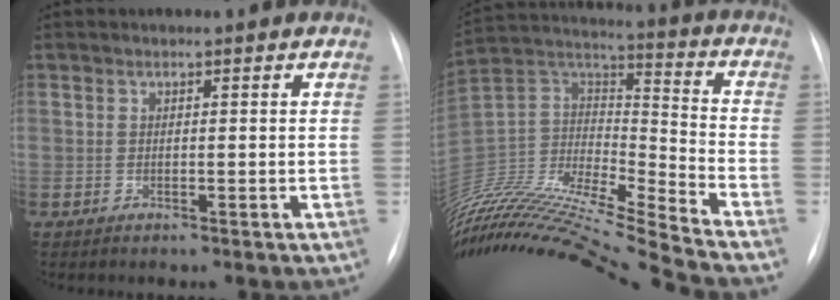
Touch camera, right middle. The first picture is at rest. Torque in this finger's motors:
{"motor_torque": [-1.03, -1.11, 0.06, 0.09]}